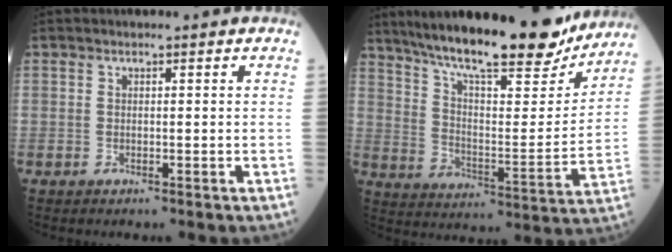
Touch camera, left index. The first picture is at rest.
{"total": 24.5, "force": [20.6, 4.2, 12.6], "torque": [-0.212, -0.002, 0.303]}